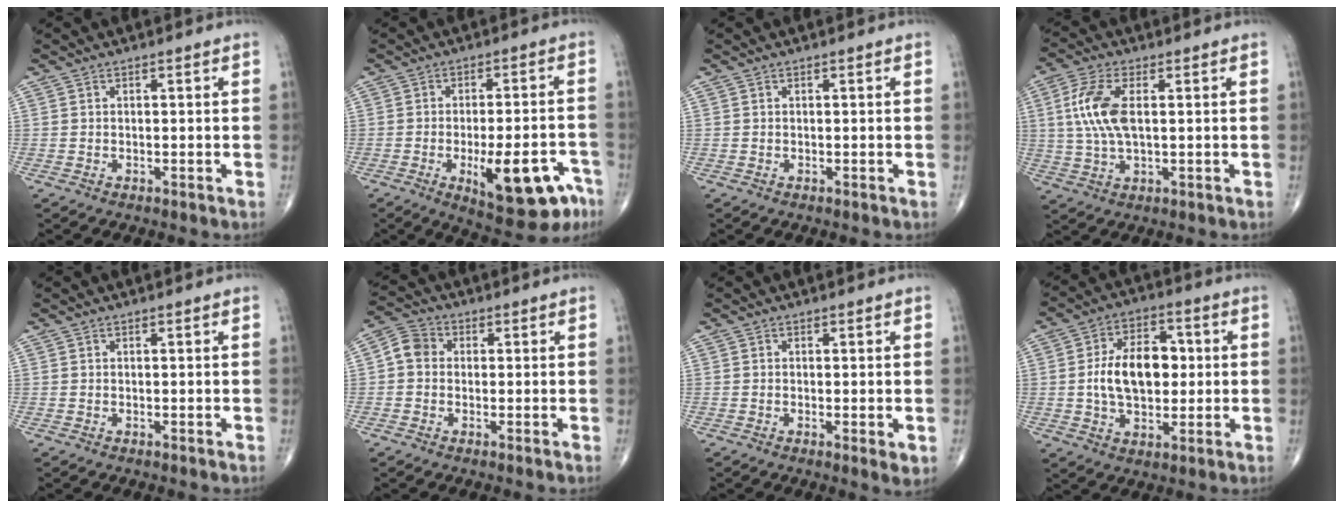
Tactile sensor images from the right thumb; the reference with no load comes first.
{"total": 15.3, "force": [-6.6, 5.8, 12.6], "torque": [-0.149, 0.027, -0.079]}
{"total": 0.0}
{"total": 9.4, "force": [1.5, 4.2, 8.2], "torque": [-0.191, 0.004, 0.030]}
{"total": 0.0}
{"total": 4.5, "force": [0.0, 3.9, 2.3], "torque": [-0.032, 0.013, -0.011]}
{"total": 2.2, "force": [-0.4, 0.5, 2.1], "torque": [-0.035, -0.008, -0.010]}
{"total": 13.2, "force": [0.5, 8.2, 10.3], "torque": [-0.147, 0.015, 0.007]}